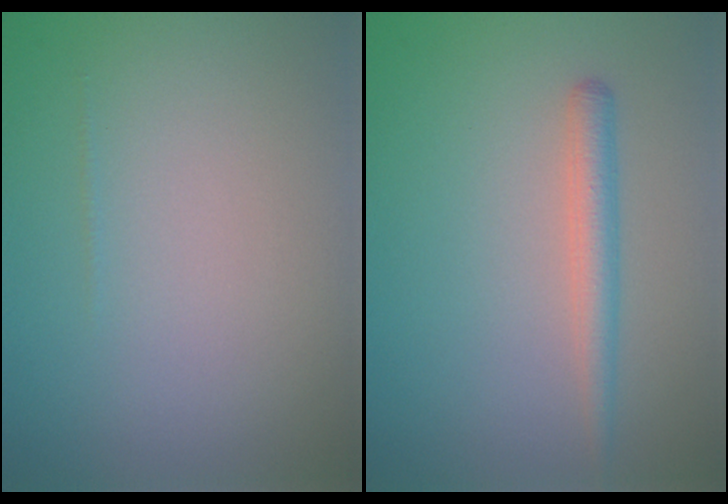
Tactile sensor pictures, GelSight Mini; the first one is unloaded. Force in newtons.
{"total": 2.2, "press": 2.2, "slide": 0.1}